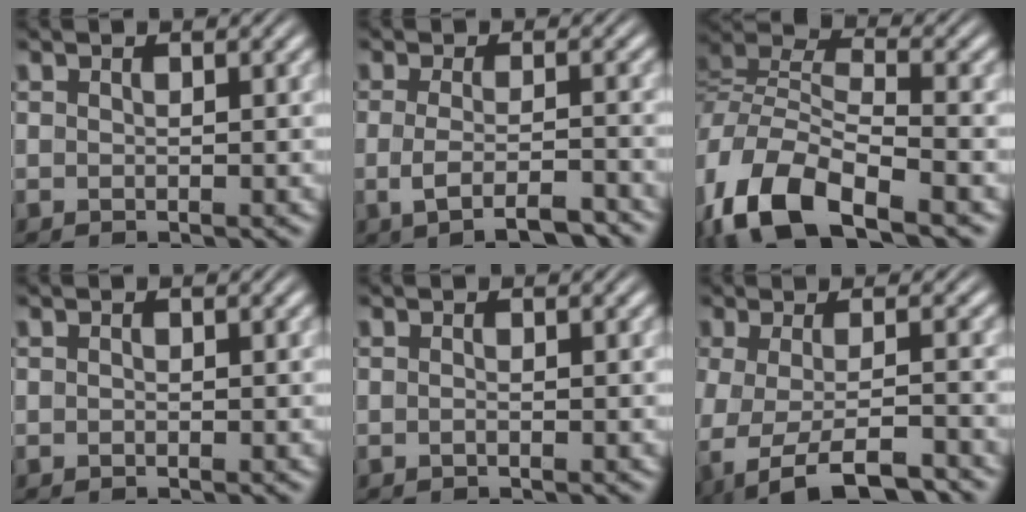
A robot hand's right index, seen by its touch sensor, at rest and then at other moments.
{"total": 3.8, "force": [-2.9, 0.9, 2.4], "torque": [-0.046, -0.010, -0.046]}
{"total": 10.5, "force": [-1.5, 7.2, 7.5], "torque": [-0.189, -0.027, -0.019]}
{"total": 0.0}
{"total": 0.7, "force": [-0.1, 0.5, 0.4], "torque": [-0.014, 0.006, -0.006]}
{"total": 6.9, "force": [-3.6, 3.2, 4.9], "torque": [-0.110, -0.026, -0.042]}